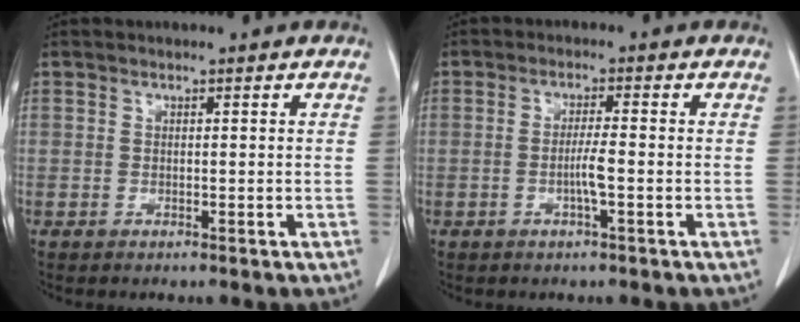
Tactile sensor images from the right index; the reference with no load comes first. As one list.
[{"total": 3.2, "force": [-0.9, -0.1, 3.1], "torque": [-0.060, -0.002, -0.018]}]